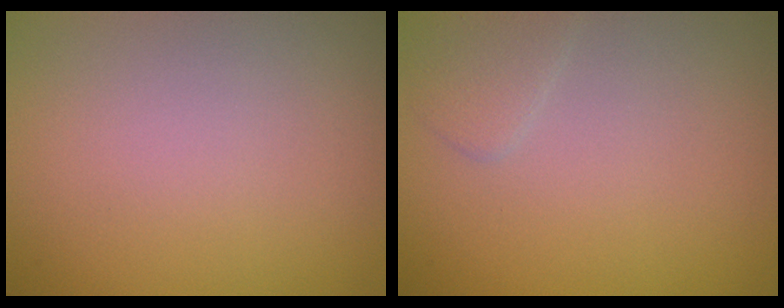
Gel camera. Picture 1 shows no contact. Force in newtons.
{"total": 1.4, "press": 1.4, "slide": 0.1}